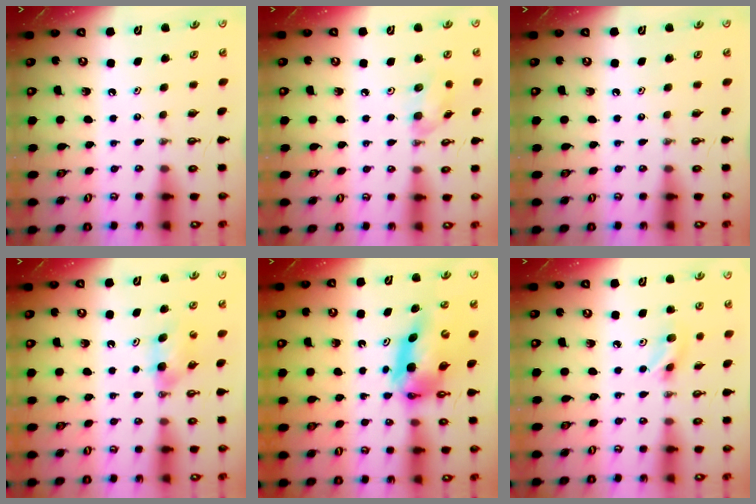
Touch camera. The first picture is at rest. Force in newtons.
{"total": 7.2, "press": 7.1, "slide": 0.6}
{"total": 0.0}
{"total": 4.7, "press": 4.6, "slide": 1.1}
{"total": 10.3, "press": 10.2, "slide": 1.2}
{"total": 6.0, "press": 6.0, "slide": 0.5}